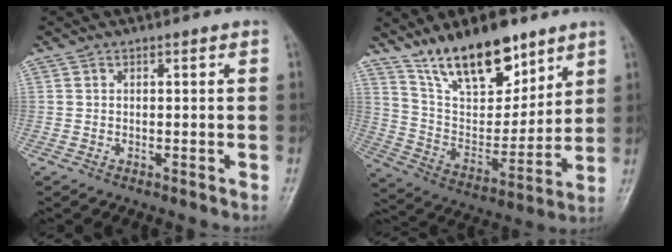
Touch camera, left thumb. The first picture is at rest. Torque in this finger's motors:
{"motor_torque": [1.58, 1.39, 1.39, -1.38, 0.33]}